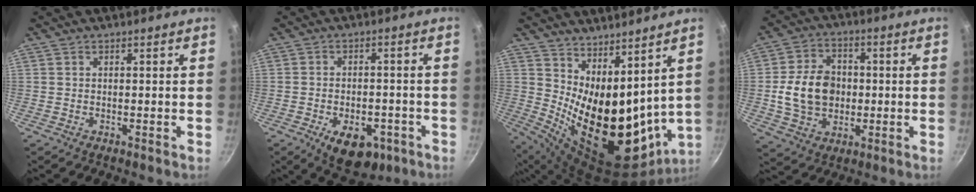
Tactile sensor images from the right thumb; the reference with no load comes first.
{"total": 11.2, "force": [-5.0, 6.6, 7.6], "torque": [-0.078, 0.015, -0.057]}
{"total": 18.9, "force": [7.8, 8.9, 14.7], "torque": [-0.201, -0.082, 0.154]}
{"total": 12.8, "force": [-0.3, 9.9, 8.0], "torque": [-0.122, 0.015, -0.006]}